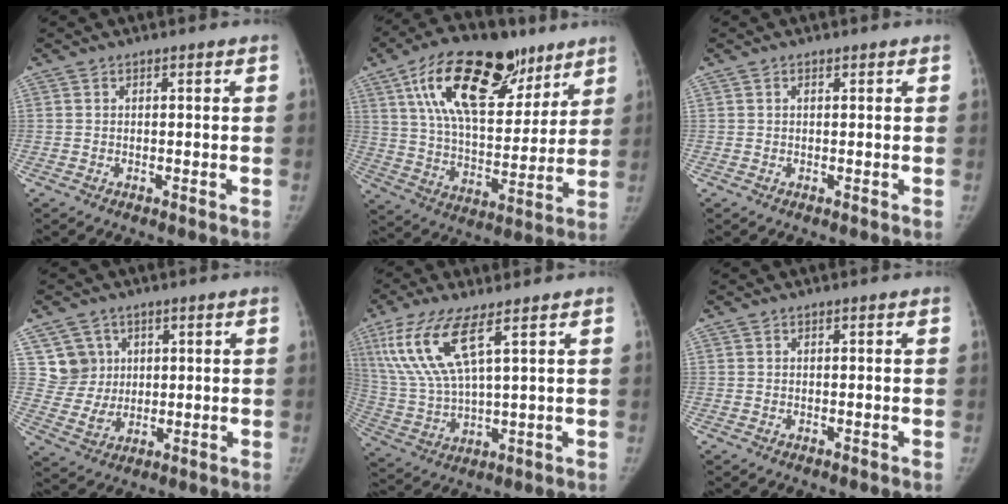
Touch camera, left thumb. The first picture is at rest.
{"total": 25.0, "force": [13.8, 12.3, 16.8], "torque": [-0.244, -0.026, 0.236]}
{"total": 0.0}
{"total": 6.9, "force": [2.6, 6.3, 1.0], "torque": [0.017, -0.019, 0.056]}
{"total": 13.6, "force": [6.6, 3.8, 11.3], "torque": [-0.256, -0.023, 0.136]}
{"total": 0.0}